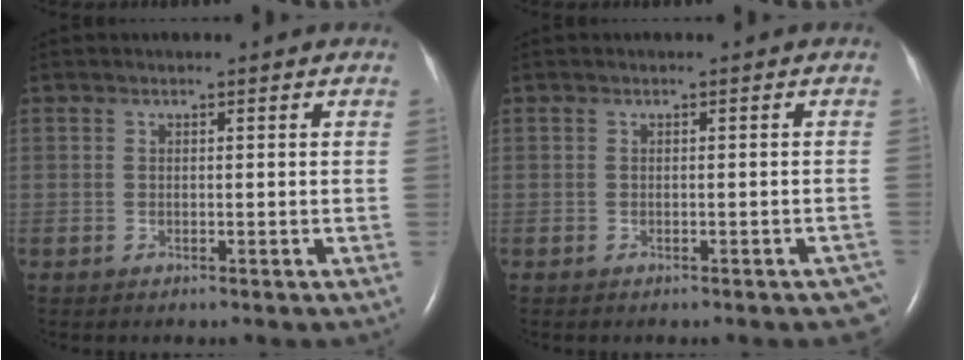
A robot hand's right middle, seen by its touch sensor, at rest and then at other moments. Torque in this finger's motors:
{"motor_torque": [-0.04, 0.04, 0.00, 0.00]}